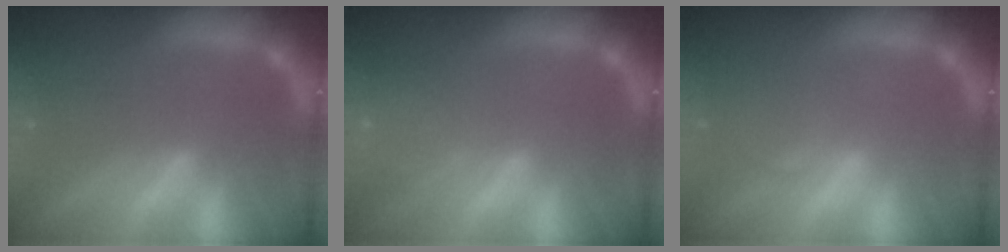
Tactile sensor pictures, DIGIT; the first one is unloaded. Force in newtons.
{"total": 5.1}
{"total": 2.4}